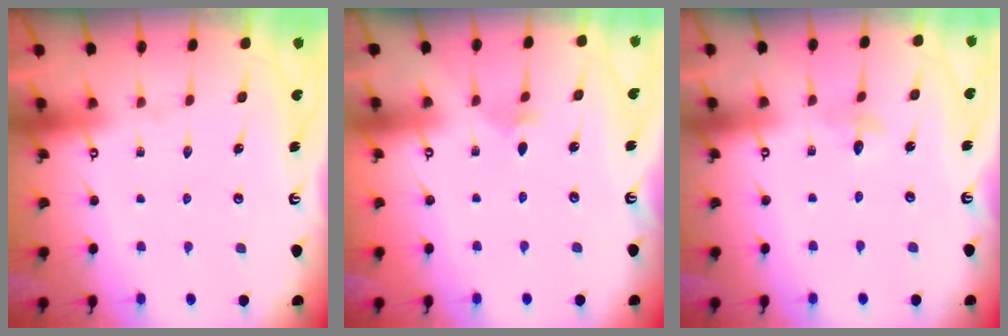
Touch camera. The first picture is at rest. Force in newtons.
{"total": 1.7, "press": 1.6, "slide": 0.5}
{"total": 2.6, "press": 2.6, "slide": 0.3}